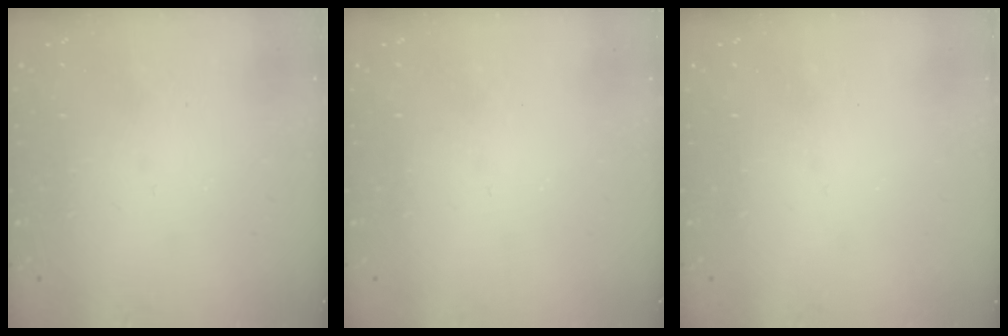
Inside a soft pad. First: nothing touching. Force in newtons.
{"total": 0.0}
{"total": 0.0}